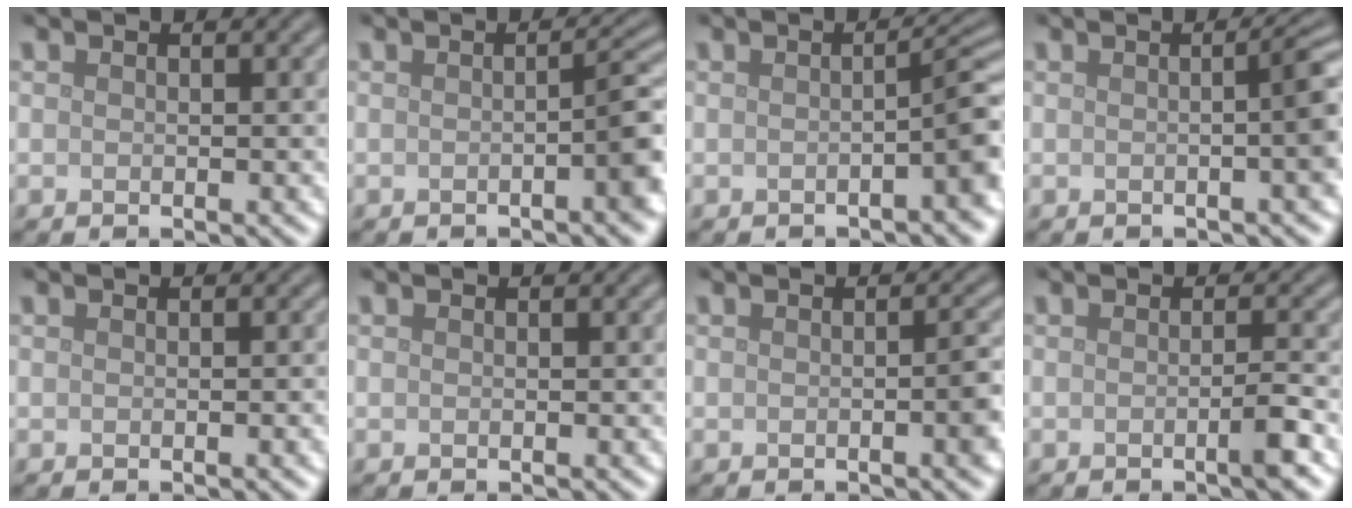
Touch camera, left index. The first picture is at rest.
{"total": 3.1, "force": [-0.5, 0.6, 3.0], "torque": [-0.032, 0.009, -0.012]}
{"total": 3.4, "force": [-1.0, 0.7, 3.2], "torque": [-0.033, 0.013, -0.021]}
{"total": 3.8, "force": [-0.1, 0.8, 3.7], "torque": [-0.037, 0.010, -0.005]}
{"total": 1.0, "force": [-0.1, 0.2, 0.9], "torque": [-0.009, 0.002, -0.001]}
{"total": 0.0}
{"total": 2.1, "force": [-0.3, 0.4, 2.0], "torque": [-0.024, 0.002, -0.005]}
{"total": 2.0, "force": [-0.6, 0.3, 1.9], "torque": [-0.027, -0.001, -0.014]}